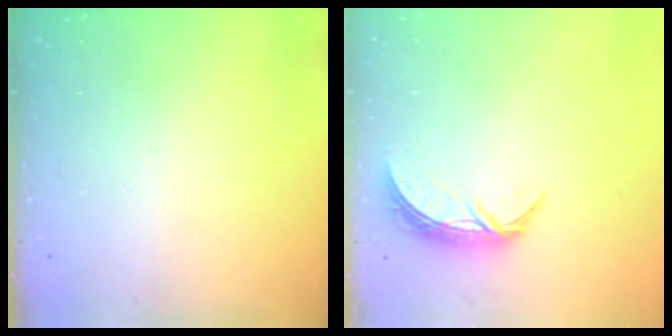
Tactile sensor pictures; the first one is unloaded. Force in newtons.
{"total": 7.1, "press": 7.1, "slide": 0.5}